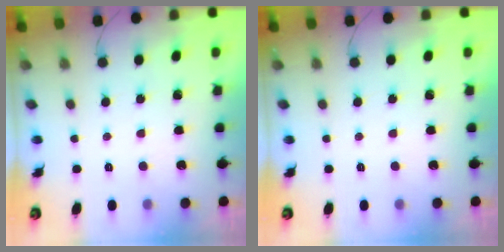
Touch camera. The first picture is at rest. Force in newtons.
{"total": 0.0}